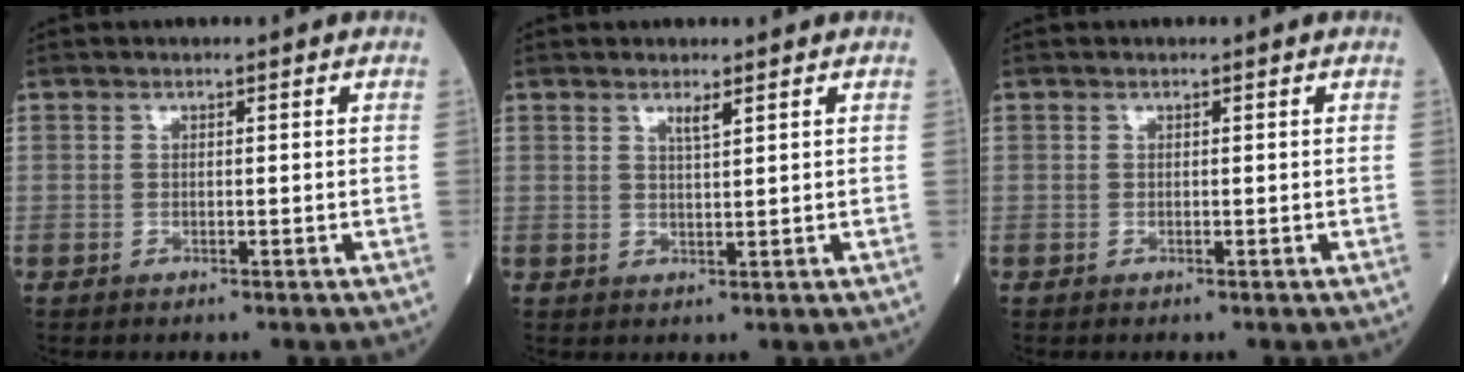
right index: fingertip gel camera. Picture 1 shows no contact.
{"total": 1.6, "force": [1.1, -0.1, 1.1], "torque": [-0.021, -0.005, 0.020]}
{"total": 0.0}